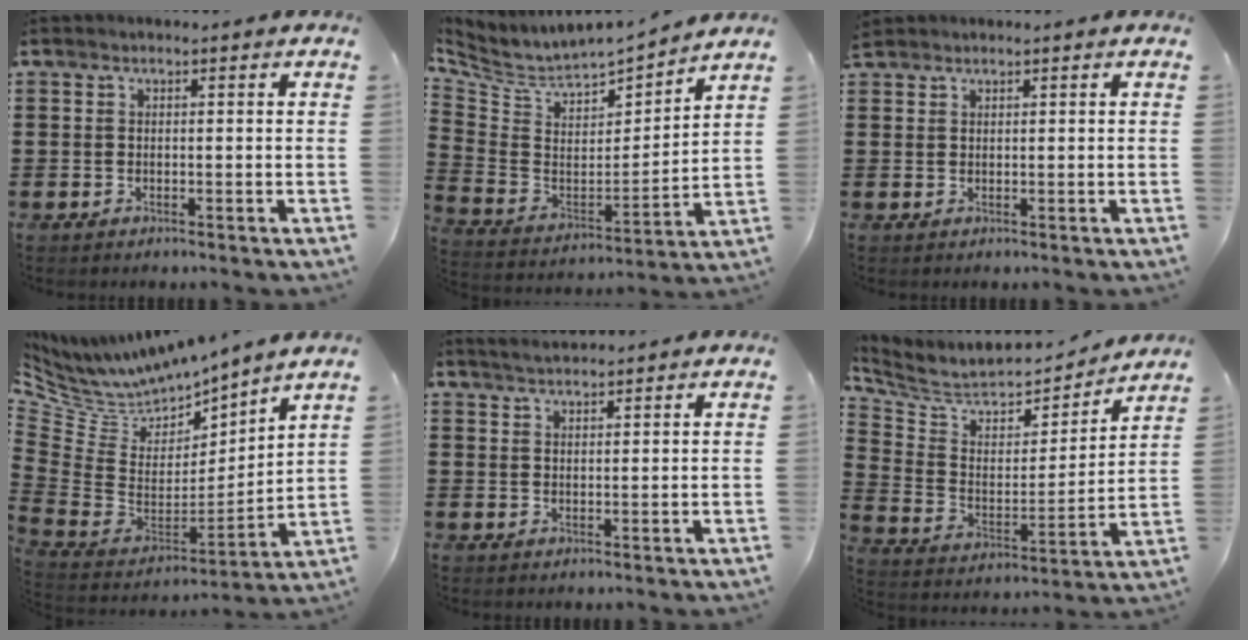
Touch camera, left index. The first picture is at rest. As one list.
[{"total": 5.1, "force": [4.3, 2.3, 1.6], "torque": [-0.061, -0.041, 0.070]}, {"total": 1.3, "force": [1.2, 0.4, 0.1], "torque": [-0.005, 0.001, 0.024]}, {"total": 6.1, "force": [5.6, 2.3, -0.1], "torque": [-0.052, -0.063, 0.097]}, {"total": 2.1, "force": [2.1, 0.1, 0.4], "torque": [-0.013, 0.003, 0.041]}, {"total": 6.1, "force": [5.4, 2.4, 1.5], "torque": [-0.059, -0.045, 0.088]}]